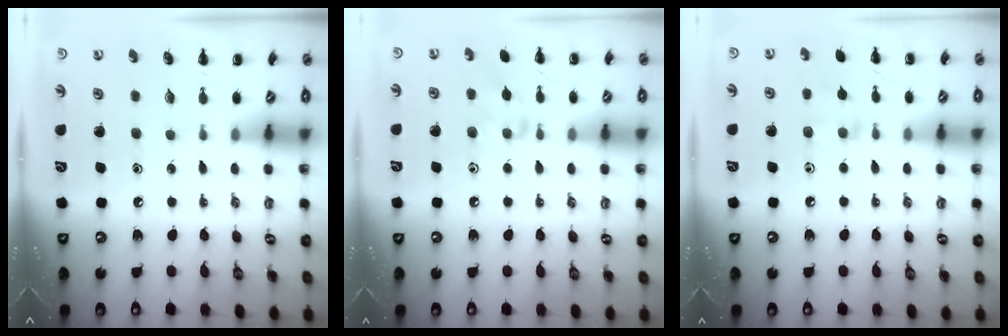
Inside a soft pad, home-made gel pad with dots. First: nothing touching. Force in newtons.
{"total": 7.5, "press": 7.4, "slide": 1.3}
{"total": 7.6, "press": 7.4, "slide": 1.8}